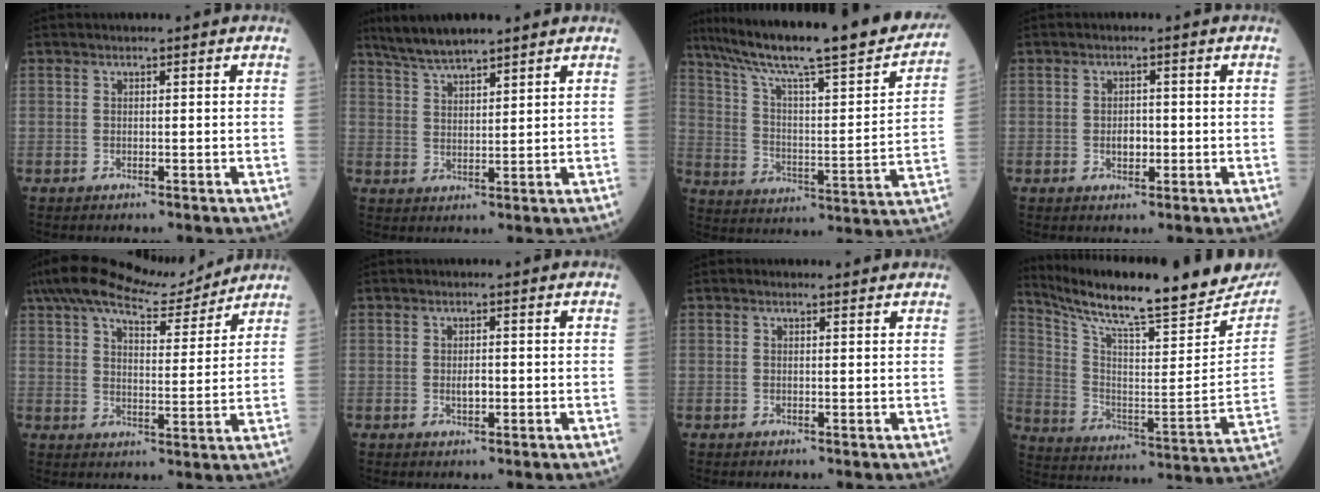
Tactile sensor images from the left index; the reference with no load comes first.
{"total": 6.7, "force": [5.9, 0.6, 3.2], "torque": [-0.071, 0.020, 0.115]}
{"total": 27.9, "force": [23.1, 2.6, 15.3], "torque": [-0.250, -0.027, 0.327]}
{"total": 2.2, "force": [-0.4, 1.4, 1.7], "torque": [-0.027, 0.003, -0.004]}
{"total": 14.4, "force": [12.8, 2.6, 6.0], "torque": [-0.106, 0.017, 0.195]}
{"total": 1.7, "force": [-0.2, 0.7, 1.5], "torque": [-0.029, 0.000, -0.002]}
{"total": 0.9, "force": [0.9, 0.2, 0.2], "torque": [-0.015, 0.004, 0.009]}
{"total": 26.9, "force": [24.0, 2.9, 11.9], "torque": [-0.208, -0.070, 0.341]}